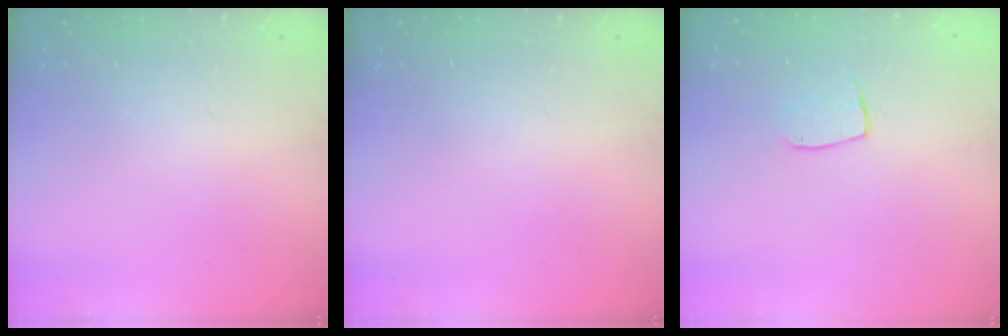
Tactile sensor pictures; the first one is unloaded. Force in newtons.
{"total": 0.0}
{"total": 7.4, "press": 7.4, "slide": 0.4}